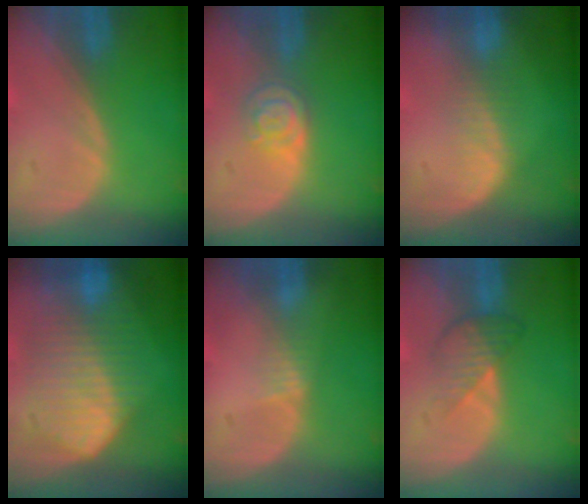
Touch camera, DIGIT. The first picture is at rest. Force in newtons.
{"total": 4.4, "press": 3.9, "slide": 1.9}
{"total": 3.1, "press": 2.6, "slide": 1.7}
{"total": 10.5, "press": 10.4, "slide": 0.6}
{"total": 1.4, "press": 1.1, "slide": 0.8}
{"total": 3.7, "press": 3.6, "slide": 0.2}